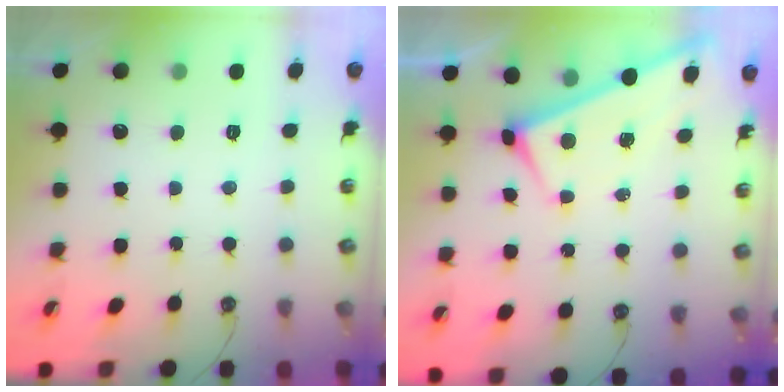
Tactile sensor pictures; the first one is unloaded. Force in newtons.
{"total": 1.9, "press": 1.9, "slide": 0.2}